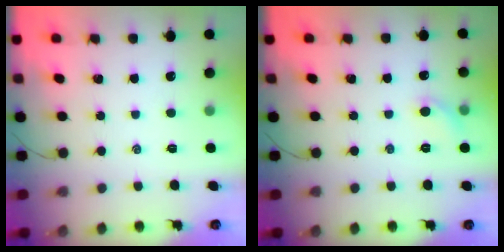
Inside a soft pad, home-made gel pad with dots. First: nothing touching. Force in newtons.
{"total": 5.2, "press": 5.0, "slide": 1.4}